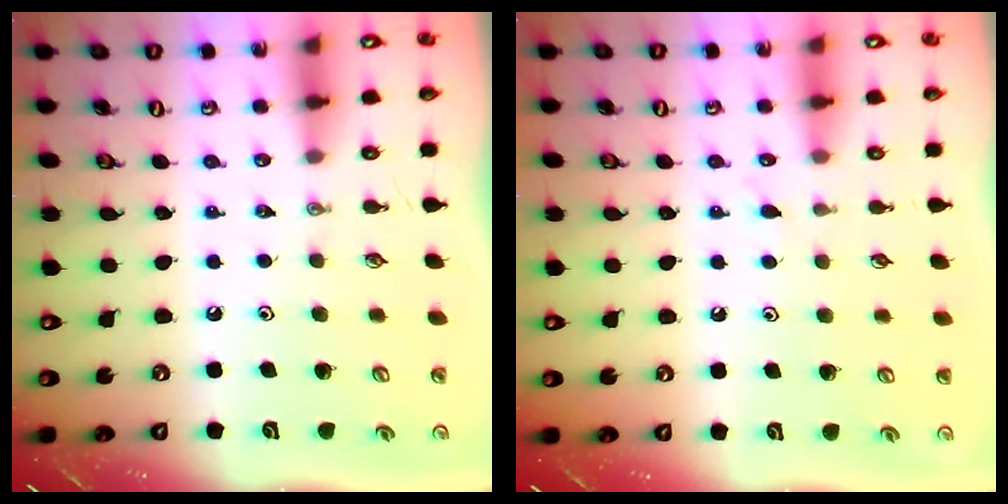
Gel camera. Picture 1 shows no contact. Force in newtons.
{"total": 4.7, "press": 4.7, "slide": 0.6}